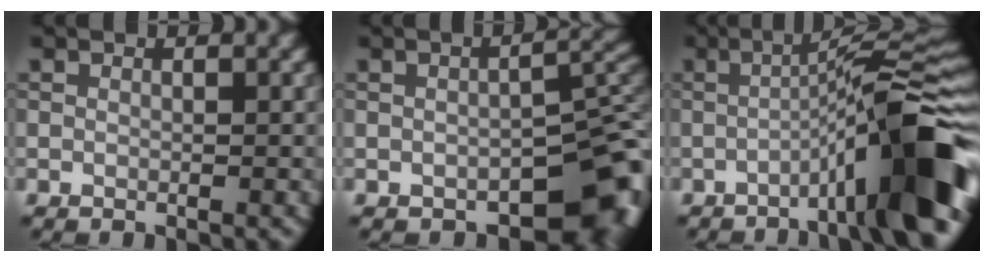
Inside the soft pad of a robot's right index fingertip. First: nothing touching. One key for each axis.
{"total": 8.5, "fx": -3.9, "fy": 4.8, "fz": 5.9, "tx": -0.051, "ty": -0.018, "tz": -0.042}
{"total": 11.8, "fx": -4.7, "fy": 1.4, "fz": 10.8, "tx": -0.140, "ty": 0.024, "tz": -0.080}